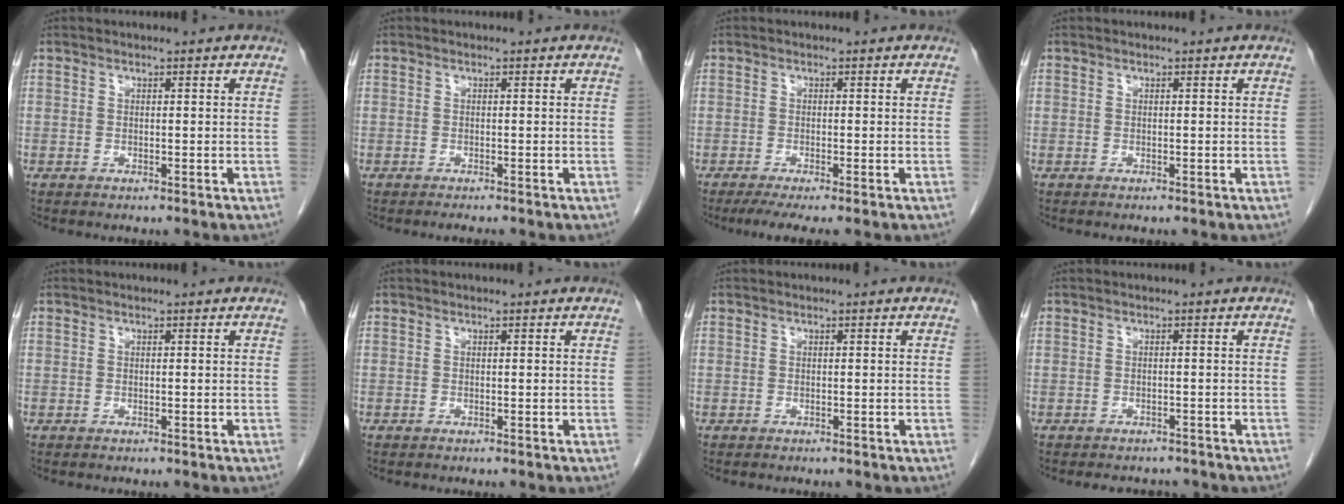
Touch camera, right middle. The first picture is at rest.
{"total": 0.8, "force": [-0.7, -0.1, 0.3], "torque": [-0.011, -0.005, -0.009]}
{"total": 4.4, "force": [-3.2, 0.1, 3.0], "torque": [-0.047, -0.014, -0.051]}
{"total": 0.0}
{"total": 0.0}
{"total": 0.0}
{"total": 0.0}
{"total": 4.5, "force": [-4.1, 1.7, 0.8], "torque": [-0.009, -0.001, -0.047]}